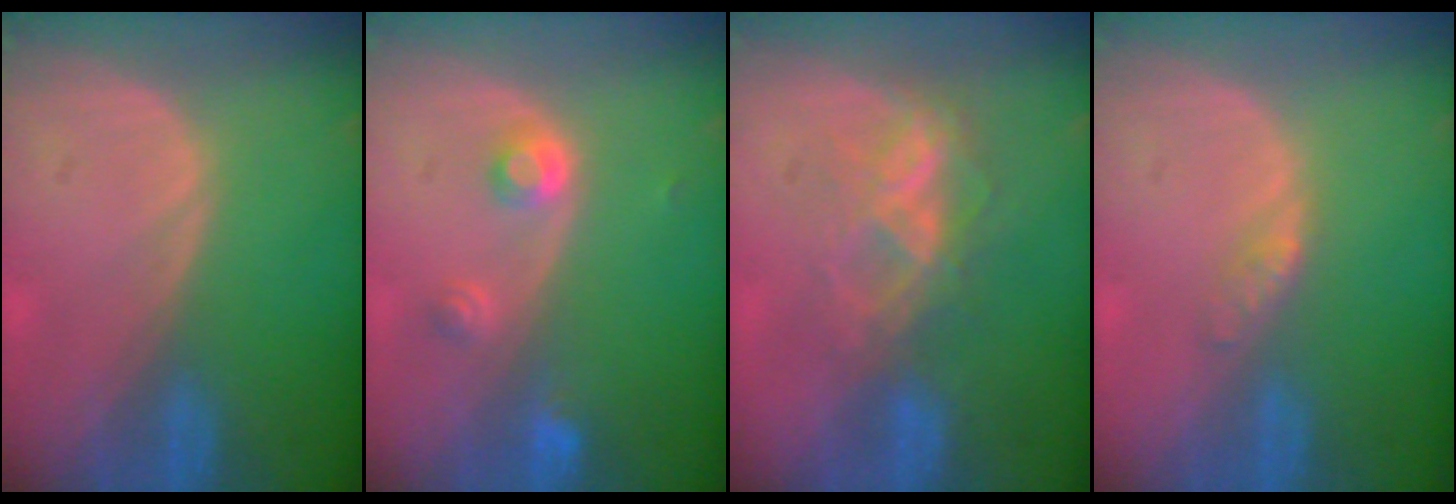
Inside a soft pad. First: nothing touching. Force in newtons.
{"total": 3.1, "press": 3.1, "slide": 0.2}
{"total": 6.8, "press": 6.1, "slide": 3.1}
{"total": 1.7, "press": 1.7, "slide": 0.2}